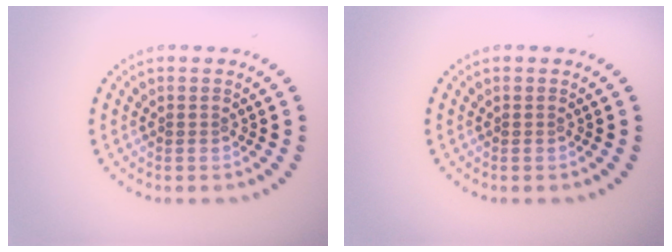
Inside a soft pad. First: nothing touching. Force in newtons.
{"total": 0.0}